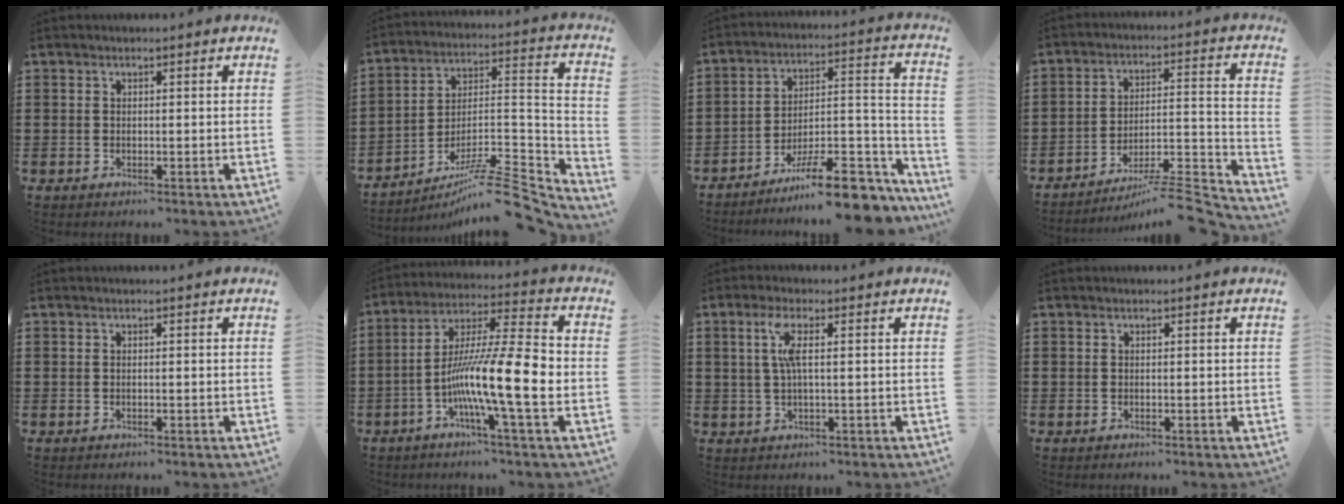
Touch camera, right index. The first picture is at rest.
{"total": 9.9, "force": [-7.8, 1.7, 5.9], "torque": [-0.090, 0.012, -0.153]}
{"total": 12.7, "force": [-9.6, 3.2, 7.6], "torque": [-0.090, 0.041, -0.168]}
{"total": 7.1, "force": [-6.2, 0.4, 3.4], "torque": [-0.048, -0.003, -0.122]}
{"total": 0.0}
{"total": 14.3, "force": [-3.3, 1.8, 13.8], "torque": [-0.270, -0.010, -0.068]}
{"total": 3.8, "force": [0.6, 0.4, 3.7], "torque": [-0.080, -0.002, 0.005]}
{"total": 0.0}